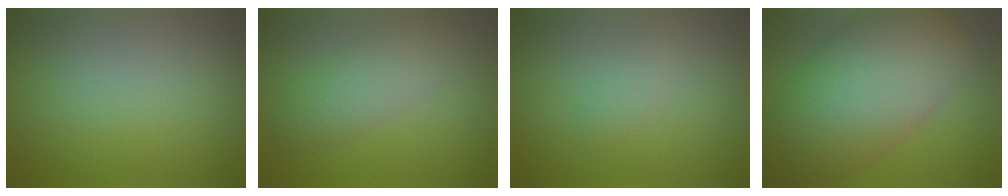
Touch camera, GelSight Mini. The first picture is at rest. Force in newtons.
{"total": 3.3, "press": 3.3, "slide": 0.2}
{"total": 1.2, "press": 1.2, "slide": 0.1}
{"total": 13.5, "press": 13.5, "slide": 0.7}